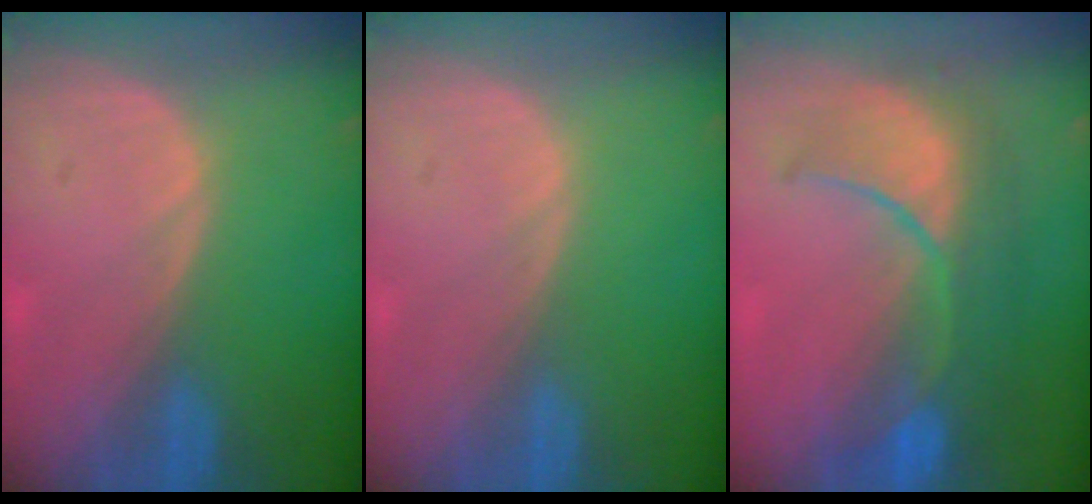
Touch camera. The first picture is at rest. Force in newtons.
{"total": 0.0}
{"total": 10.5, "press": 9.2, "slide": 5.0}